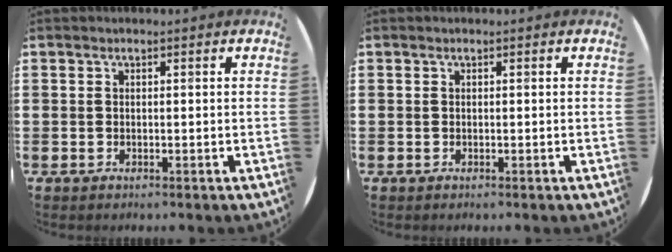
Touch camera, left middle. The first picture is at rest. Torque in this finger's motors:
{"motor_torque": [0.88, -1.00, 0.03, 0.02]}